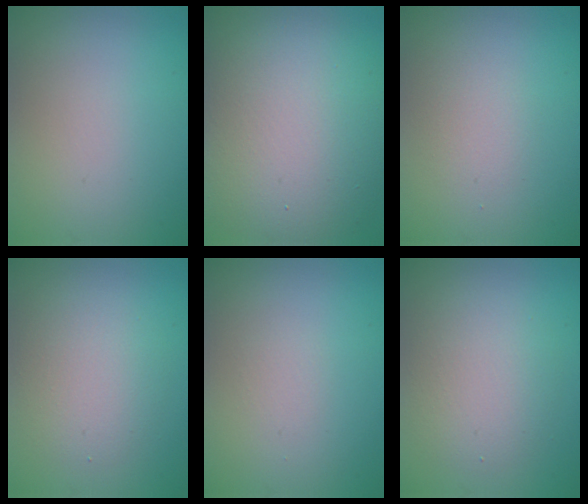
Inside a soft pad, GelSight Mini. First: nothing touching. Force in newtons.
{"total": 12.9, "press": 12.8, "slide": 1.0}
{"total": 1.4, "press": 1.3, "slide": 0.1}
{"total": 3.3, "press": 3.3, "slide": 0.1}
{"total": 0.0}
{"total": 3.7, "press": 3.7, "slide": 0.3}